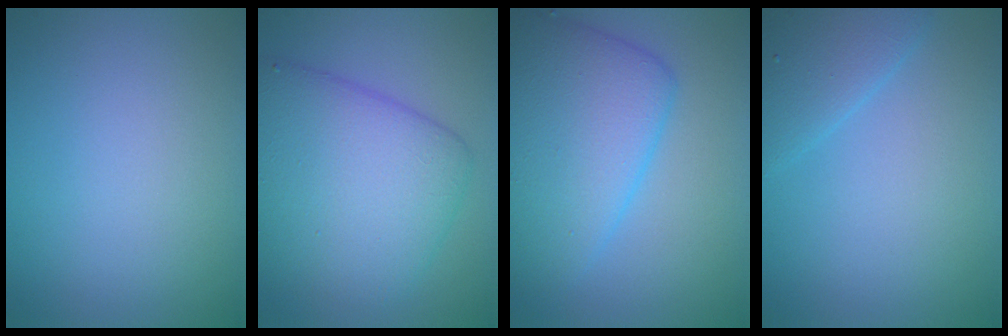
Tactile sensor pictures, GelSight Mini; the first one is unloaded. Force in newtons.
{"total": 7.6, "press": 7.6, "slide": 0.2}
{"total": 6.5, "press": 6.5, "slide": 0.4}
{"total": 2.6, "press": 2.6, "slide": 0.2}